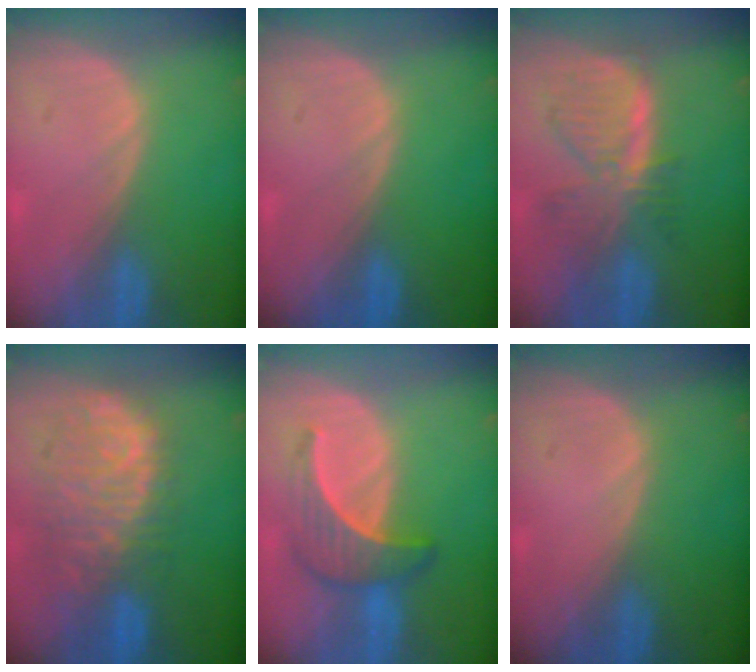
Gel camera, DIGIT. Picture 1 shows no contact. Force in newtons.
{"total": 0.0}
{"total": 7.7, "press": 6.9, "slide": 3.3}
{"total": 10.9, "press": 9.4, "slide": 5.5}
{"total": 6.3, "press": 6.1, "slide": 1.6}
{"total": 0.0}